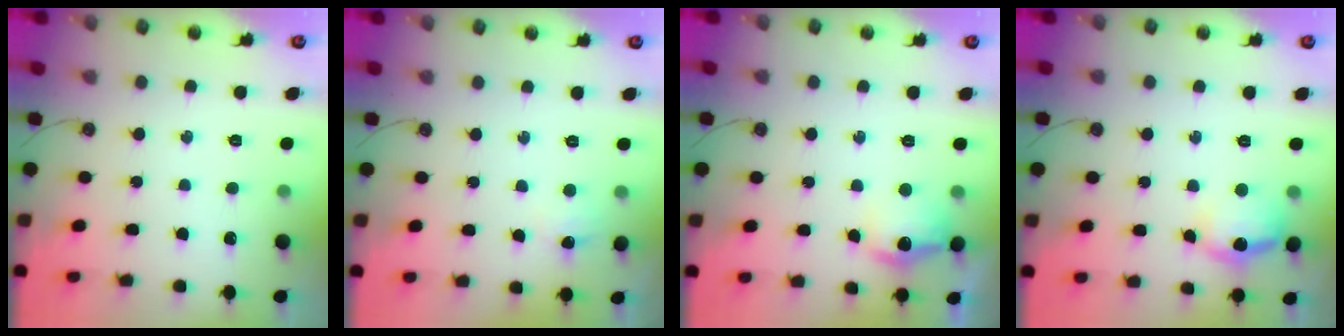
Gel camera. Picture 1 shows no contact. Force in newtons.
{"total": 6.5, "press": 6.5, "slide": 0.5}
{"total": 12.0, "press": 11.9, "slide": 0.9}
{"total": 12.0, "press": 11.9, "slide": 1.4}